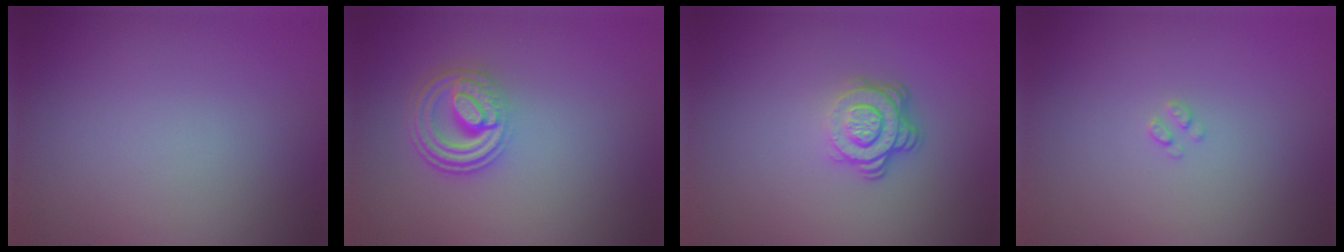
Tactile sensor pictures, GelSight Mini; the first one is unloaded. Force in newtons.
{"total": 4.5, "press": 3.4, "slide": 3.0}
{"total": 3.9, "press": 2.7, "slide": 2.8}
{"total": 0.7, "press": 0.6, "slide": 0.1}